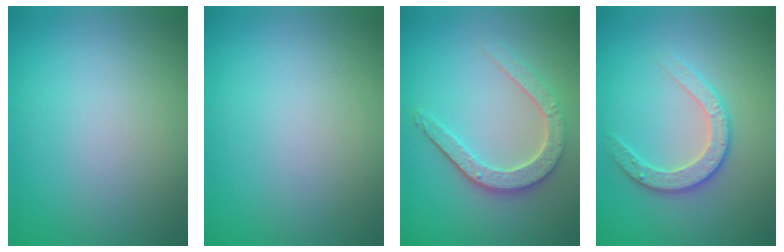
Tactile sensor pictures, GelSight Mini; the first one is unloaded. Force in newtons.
{"total": 0.0}
{"total": 4.5, "press": 3.5, "slide": 2.7}
{"total": 2.9, "press": 2.8, "slide": 0.8}